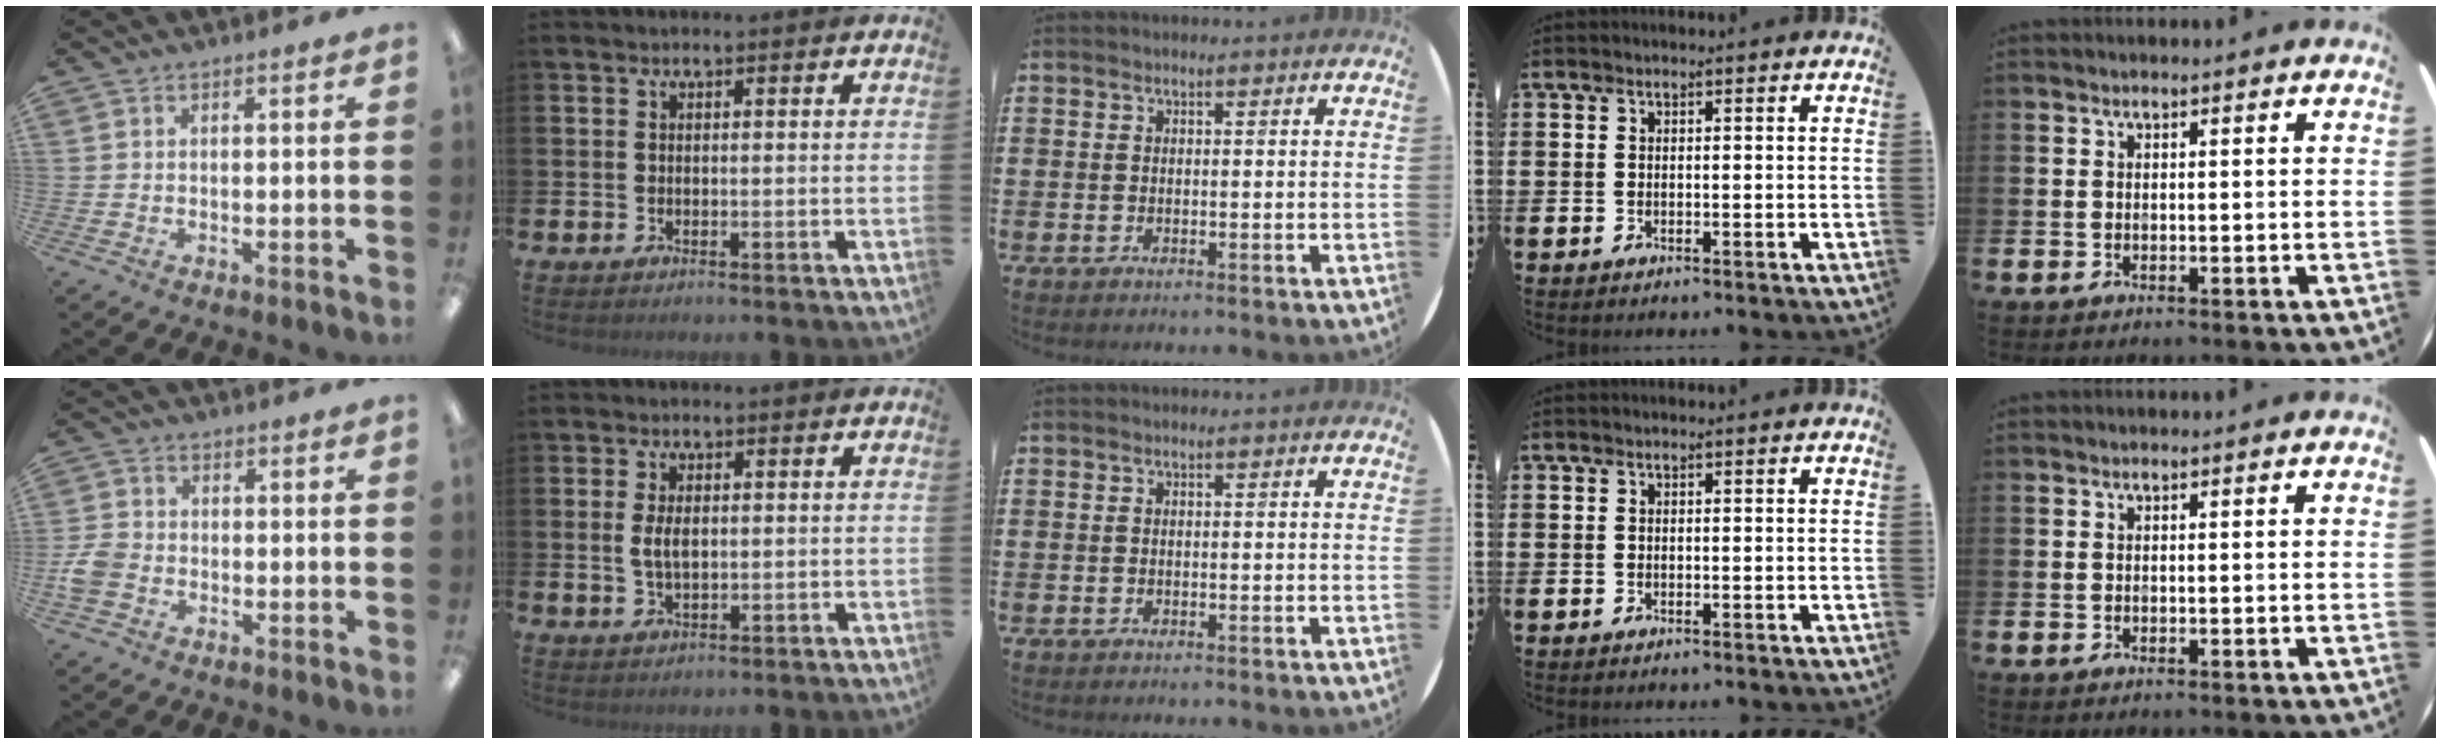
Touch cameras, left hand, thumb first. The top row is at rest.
{"thumb": {"total": 5.4, "force": [-1.7, 4.3, 2.8], "torque": [-0.055, 0.014, -0.029]}, "index": {"total": 3.1, "force": [0.5, 1.7, 2.6], "torque": [-0.040, 0.002, 0.003]}}